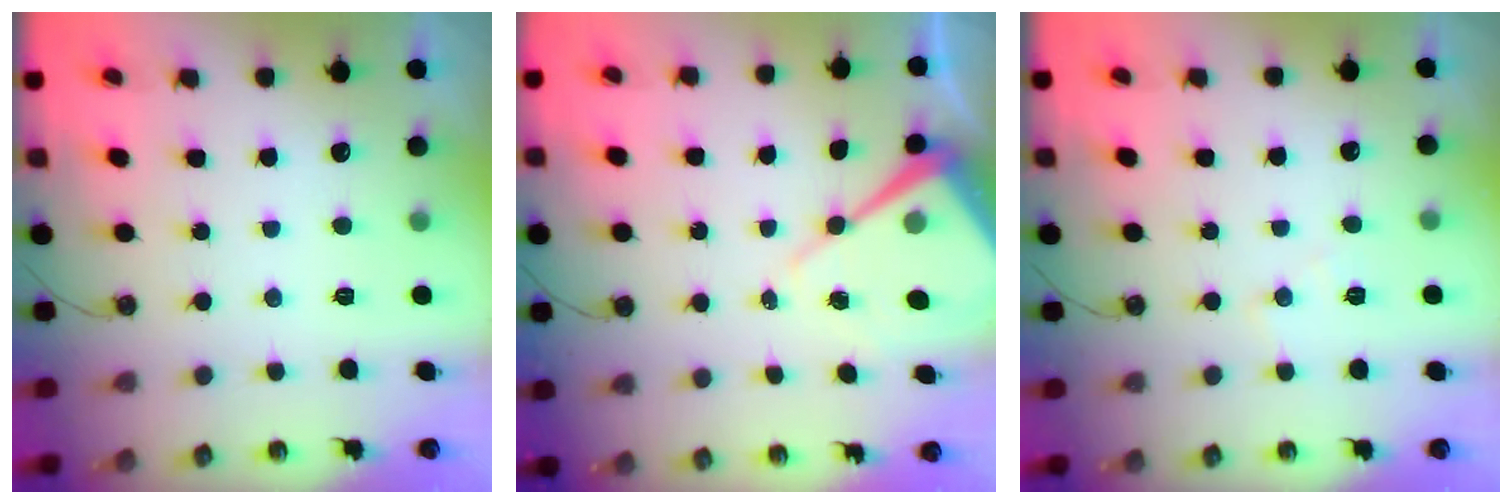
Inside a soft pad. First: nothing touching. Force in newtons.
{"total": 11.0, "press": 11.0, "slide": 1.0}
{"total": 7.0, "press": 6.9, "slide": 0.9}